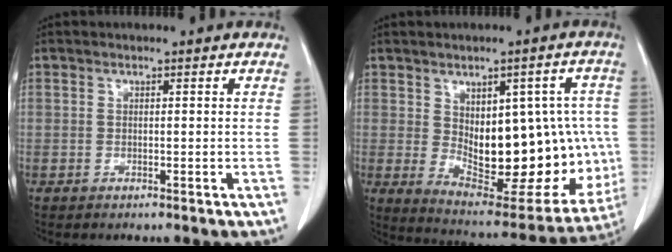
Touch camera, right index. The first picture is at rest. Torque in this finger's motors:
{"motor_torque": [0.50, 0.07, 0.39, 0.07]}